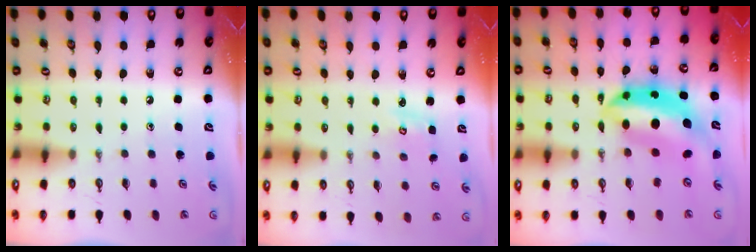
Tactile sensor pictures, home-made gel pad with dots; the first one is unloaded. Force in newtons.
{"total": 2.6, "press": 2.6, "slide": 0.3}
{"total": 11.1, "press": 11.1, "slide": 1.0}